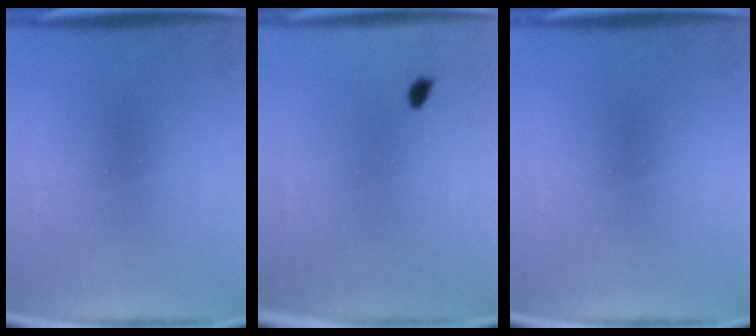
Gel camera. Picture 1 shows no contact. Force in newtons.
{"total": 0.9}
{"total": 0.0}